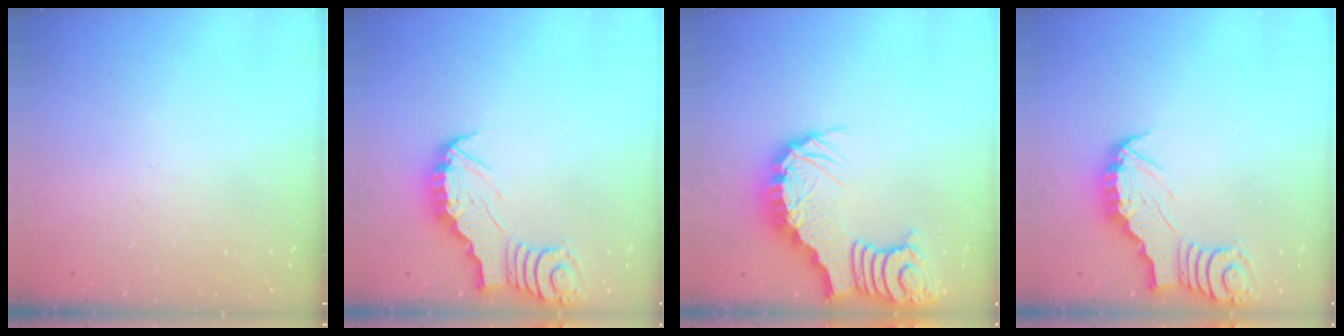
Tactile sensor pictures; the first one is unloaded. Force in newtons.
{"total": 3.0, "press": 3.0, "slide": 0.3}
{"total": 6.5, "press": 6.4, "slide": 0.9}
{"total": 3.0, "press": 3.0, "slide": 0.3}